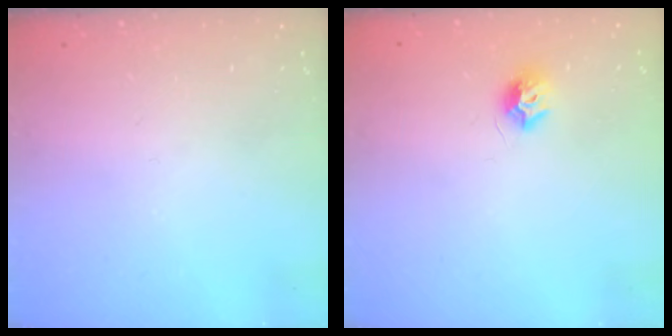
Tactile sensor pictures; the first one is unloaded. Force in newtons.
{"total": 7.6, "press": 7.6, "slide": 0.4}